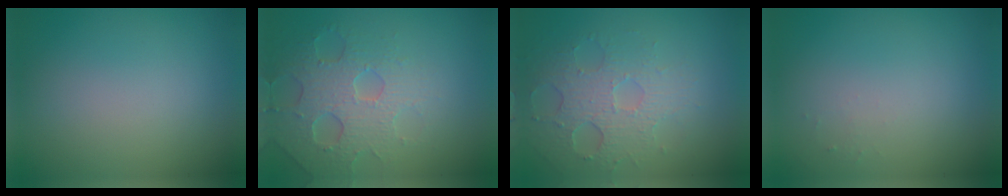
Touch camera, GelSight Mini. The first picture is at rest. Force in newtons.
{"total": 4.1, "press": 4.0, "slide": 0.9}
{"total": 3.5, "press": 3.2, "slide": 1.5}
{"total": 0.5, "press": 0.5, "slide": 0.2}